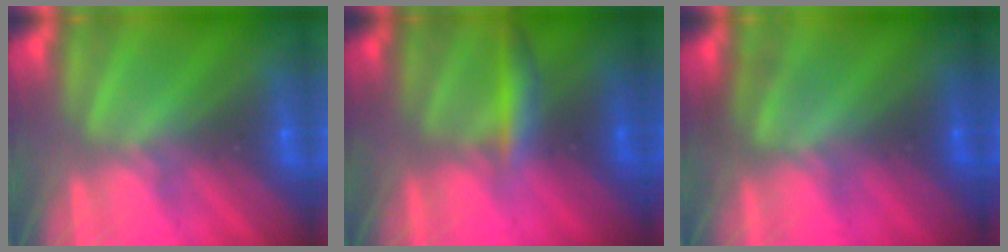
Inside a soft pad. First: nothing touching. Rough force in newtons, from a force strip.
{"total": 2.7}
{"total": 4.5}